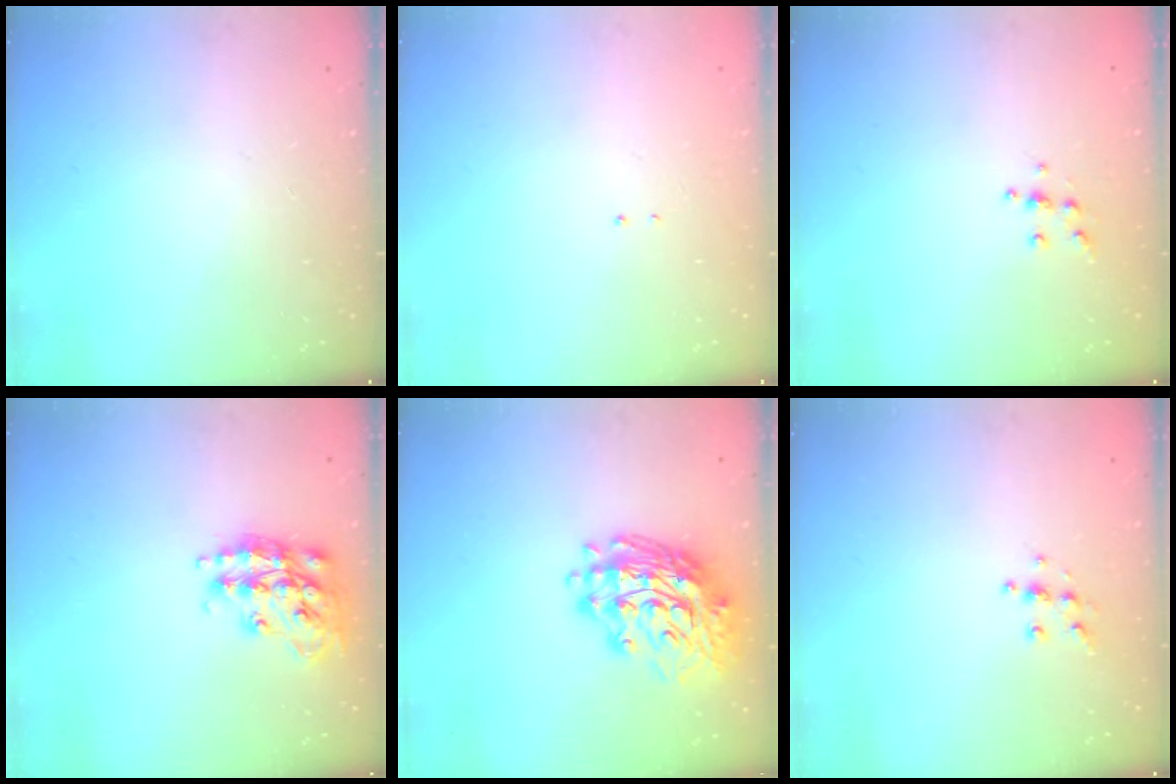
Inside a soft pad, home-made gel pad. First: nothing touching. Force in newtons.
{"total": 1.3, "press": 1.2, "slide": 0.6}
{"total": 5.2, "press": 5.2, "slide": 0.6}
{"total": 17.2, "press": 17.2, "slide": 1.4}
{"total": 17.0, "press": 16.9, "slide": 2.2}
{"total": 6.4, "press": 6.4, "slide": 0.6}